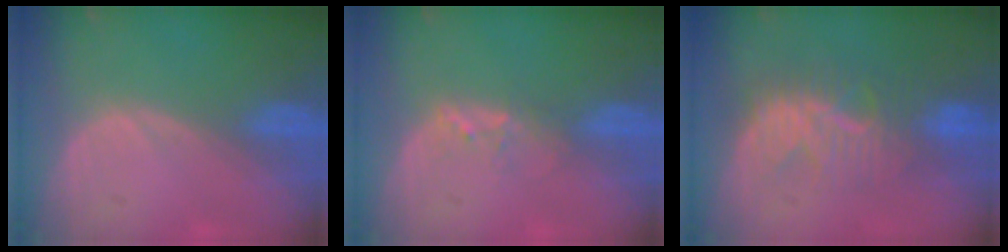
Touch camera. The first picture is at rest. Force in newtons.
{"total": 2.0, "press": 1.9, "slide": 0.4}
{"total": 8.3, "press": 7.9, "slide": 2.3}